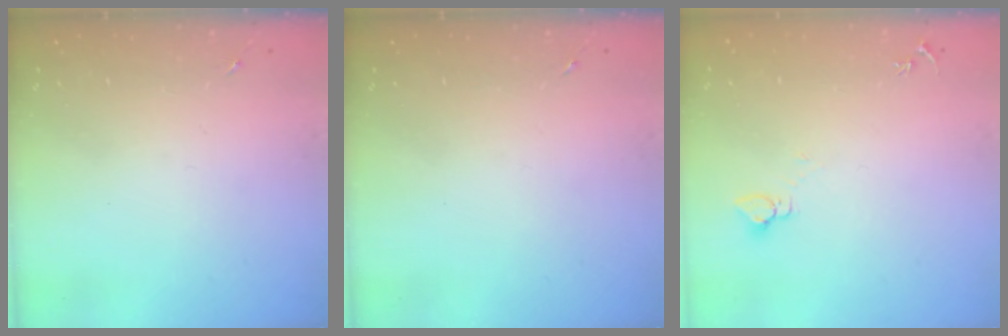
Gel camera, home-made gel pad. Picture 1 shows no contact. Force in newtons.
{"total": 0.0}
{"total": 2.7, "press": 2.7, "slide": 0.1}